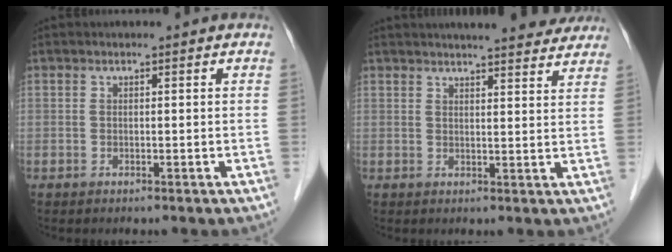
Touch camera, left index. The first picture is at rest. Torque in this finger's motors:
{"motor_torque": [0.22, -0.45, 0.64, 0.10]}